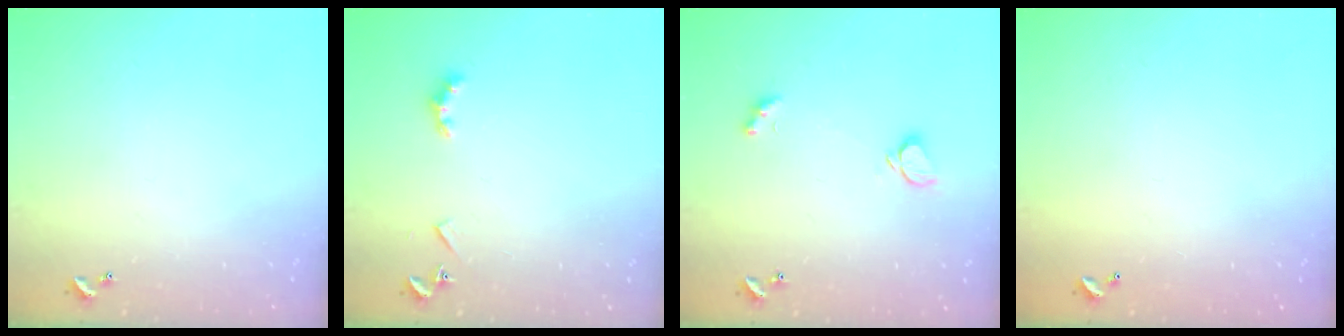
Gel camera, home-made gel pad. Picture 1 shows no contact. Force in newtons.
{"total": 4.0, "press": 3.9, "slide": 0.7}
{"total": 1.8, "press": 1.6, "slide": 0.8}
{"total": 2.9, "press": 2.9, "slide": 0.1}